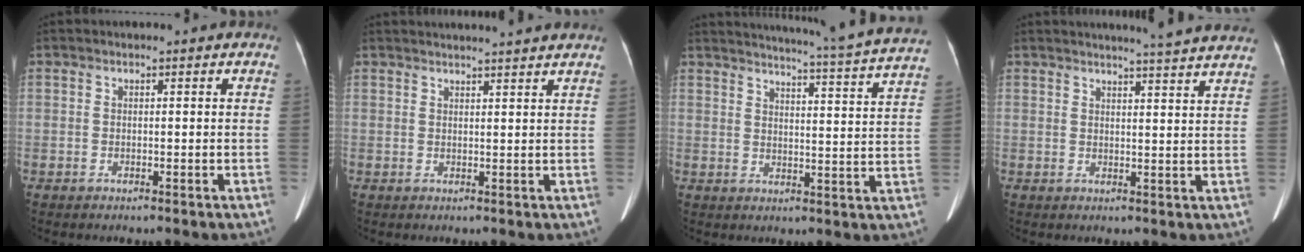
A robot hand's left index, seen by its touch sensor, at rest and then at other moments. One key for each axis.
{"total": 9.0, "fx": 8.4, "fy": -0.6, "fz": 3.2, "tx": -0.040, "ty": 0.021, "tz": 0.093}
{"total": 22.5, "fx": 20.9, "fy": -1.6, "fz": 8.2, "tx": -0.131, "ty": -0.070, "tz": 0.248}
{"total": 10.3, "fx": 9.7, "fy": -1.1, "fz": 3.3, "tx": -0.046, "ty": -0.023, "tz": 0.099}